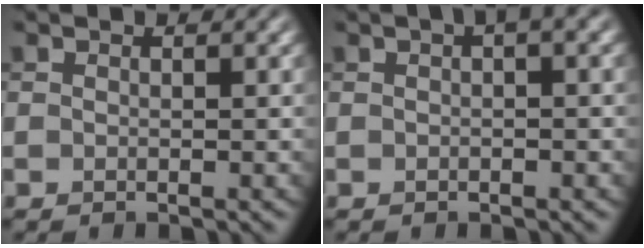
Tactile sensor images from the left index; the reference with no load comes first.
{"total": 2.6, "force": [0.9, 0.4, 2.4], "torque": [-0.032, 0.013, 0.012]}